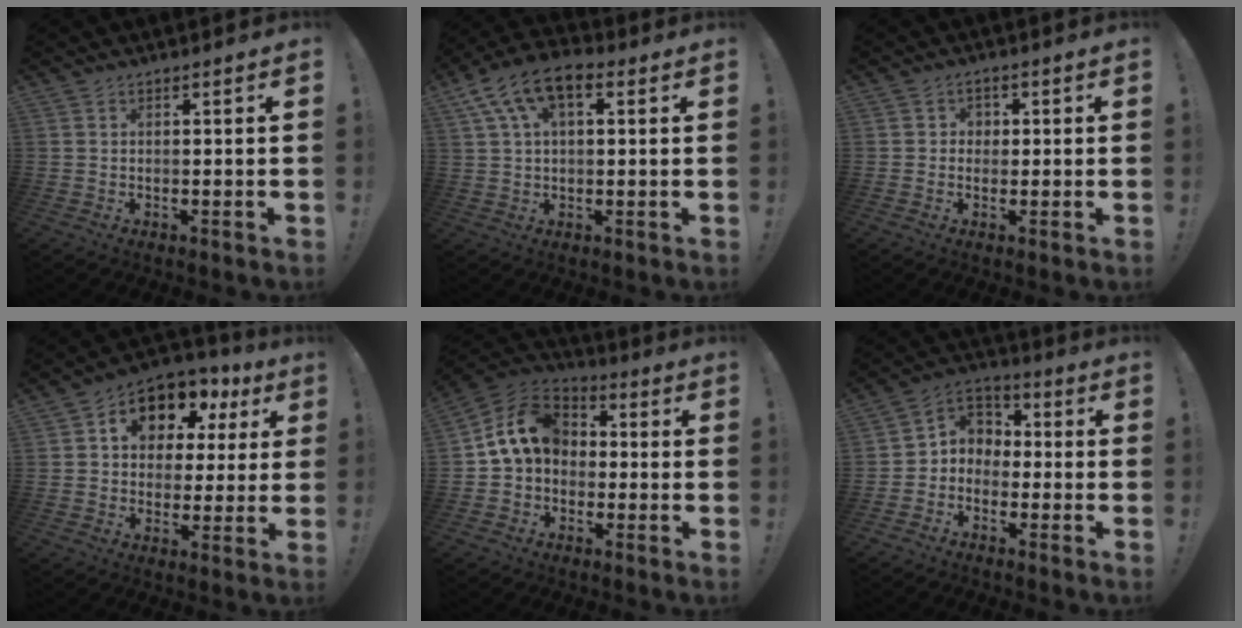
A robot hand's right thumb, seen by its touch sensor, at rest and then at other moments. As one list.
[{"total": 11.1, "force": [4.4, 6.3, 8.0], "torque": [-0.139, 0.000, 0.087]}, {"total": 2.6, "force": [0.0, 2.5, 0.5], "torque": [-0.010, 0.004, -0.001]}, {"total": 10.9, "force": [5.0, 7.8, 5.8], "torque": [-0.090, -0.033, 0.091]}, {"total": 13.3, "force": [2.0, 10.2, 8.3], "torque": [-0.146, 0.018, 0.043]}, {"total": 6.0, "force": [-2.1, 5.5, 1.1], "torque": [-0.024, 0.012, -0.032]}]